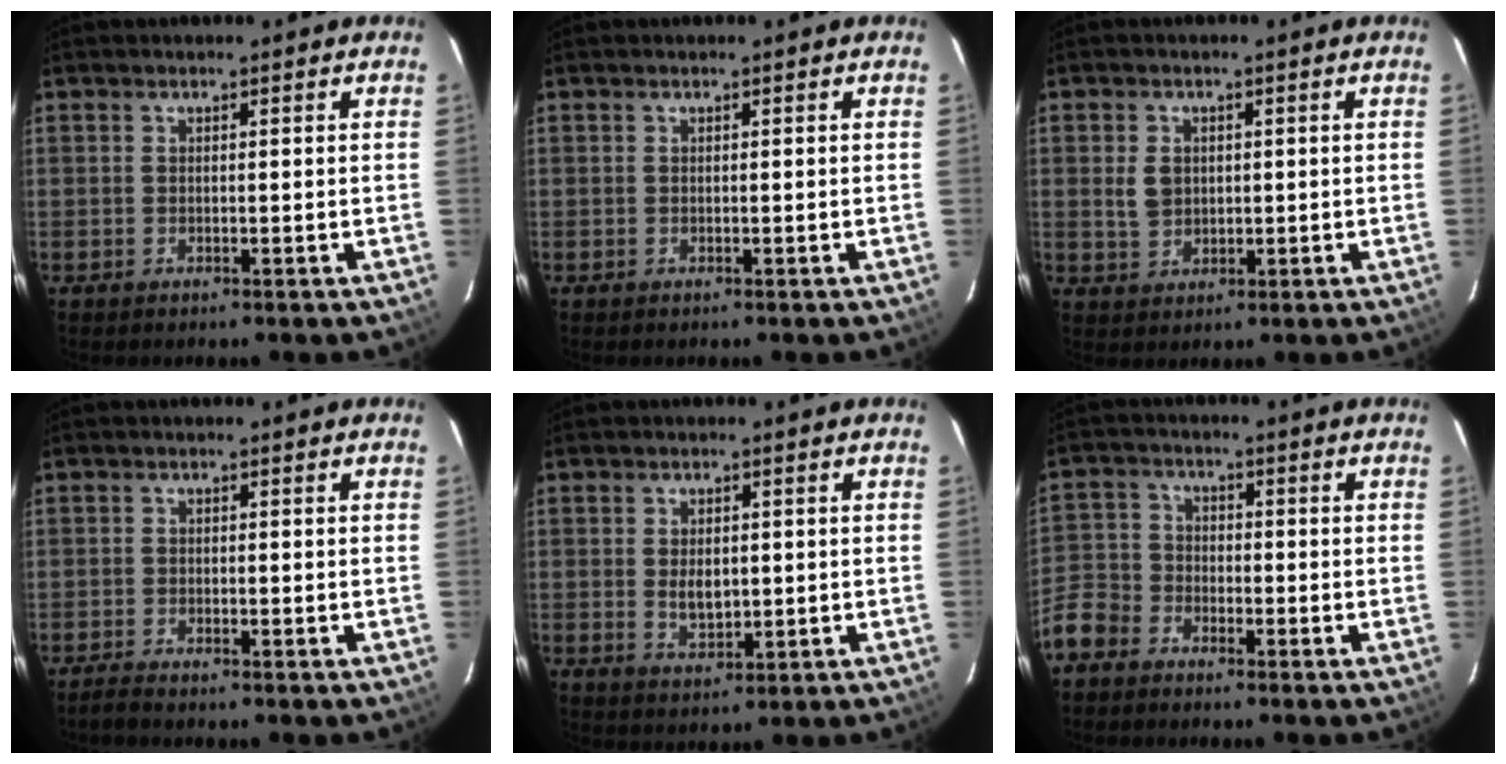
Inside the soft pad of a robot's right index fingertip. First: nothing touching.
{"total": 0.0}
{"total": 4.0, "force": [0.5, 3.3, 2.3], "torque": [-0.046, 0.005, 0.012]}
{"total": 2.2, "force": [-2.1, 0.2, 0.8], "torque": [-0.028, -0.005, -0.039]}
{"total": 4.7, "force": [-0.1, 3.0, 3.7], "torque": [-0.064, -0.003, 0.005]}
{"total": 8.9, "force": [-5.9, 6.0, 2.7], "torque": [-0.074, 0.015, -0.128]}